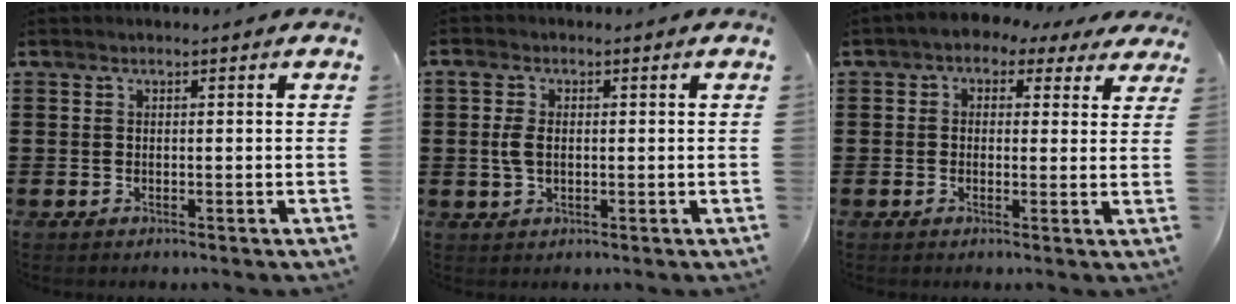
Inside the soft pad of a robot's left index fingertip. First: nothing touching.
{"total": 3.7, "force": [0.2, 2.2, 2.9], "torque": [-0.075, 0.004, -0.002]}
{"total": 2.1, "force": [0.6, 1.7, 0.9], "torque": [-0.028, 0.002, 0.005]}